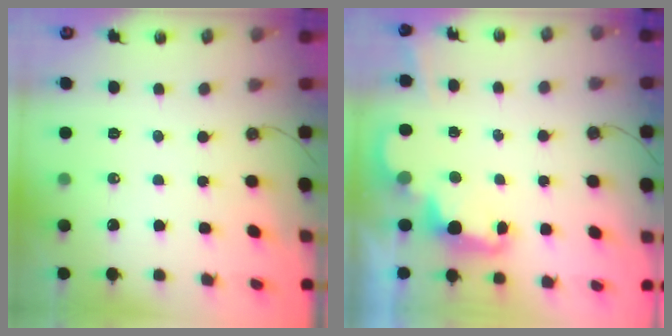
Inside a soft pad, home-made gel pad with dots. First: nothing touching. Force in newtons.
{"total": 2.4, "press": 2.3, "slide": 0.6}